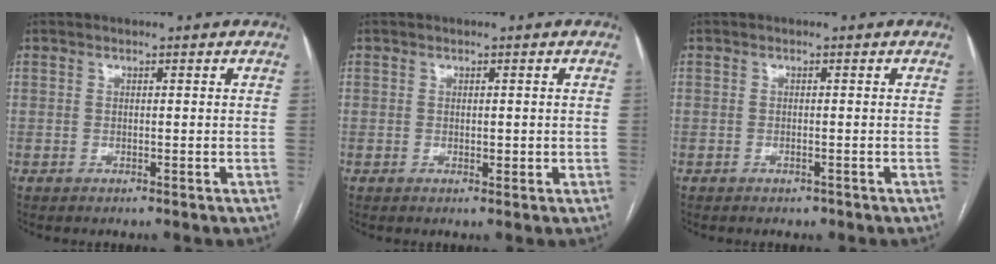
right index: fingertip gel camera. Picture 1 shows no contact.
{"total": 1.3, "force": [0.0, 0.9, 0.9], "torque": [-0.011, 0.001, 0.002]}
{"total": 0.8, "force": [-0.6, 0.4, 0.3], "torque": [-0.008, -0.001, -0.005]}